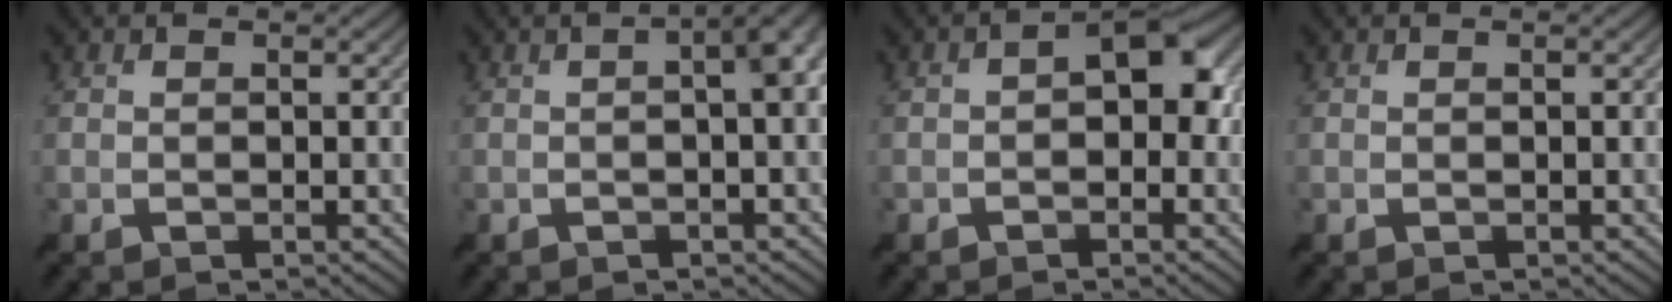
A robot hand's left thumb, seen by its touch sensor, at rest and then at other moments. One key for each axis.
{"total": 5.7, "fx": 0.1, "fy": 1.6, "fz": 5.5, "tx": -0.068, "ty": 0.016, "tz": -0.006}
{"total": 5.0, "fx": -0.5, "fy": 2.9, "fz": 4.0, "tx": -0.048, "ty": 0.009, "tz": -0.019}
{"total": 0.0}